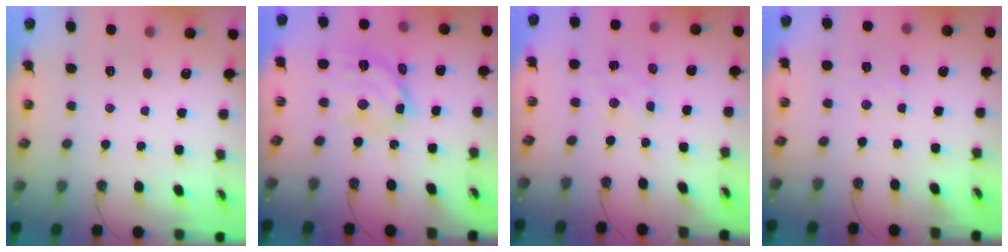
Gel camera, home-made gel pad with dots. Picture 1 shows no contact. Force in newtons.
{"total": 12.9, "press": 12.9, "slide": 1.2}
{"total": 2.0, "press": 2.0, "slide": 0.3}
{"total": 2.9, "press": 2.9, "slide": 0.4}